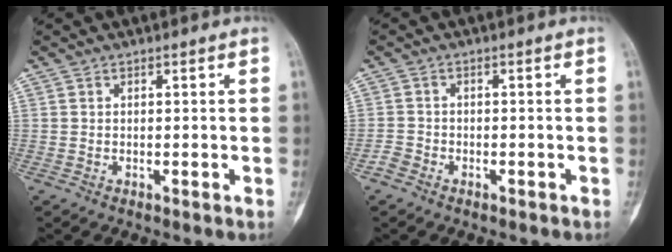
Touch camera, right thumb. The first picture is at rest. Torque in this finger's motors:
{"motor_torque": [0.99, 0.62, 0.42, -0.59, -0.08]}